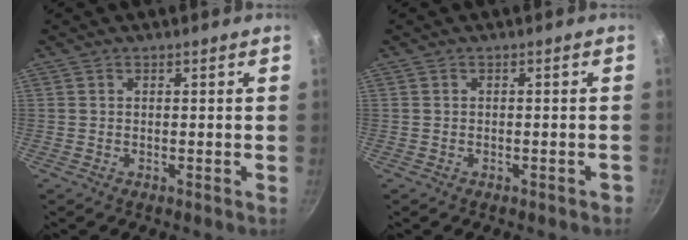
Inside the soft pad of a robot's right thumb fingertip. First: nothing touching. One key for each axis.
{"total": 0.9, "fx": -0.6, "fy": 0.4, "fz": 0.5, "tx": 0.000, "ty": 0.014, "tz": -0.001}